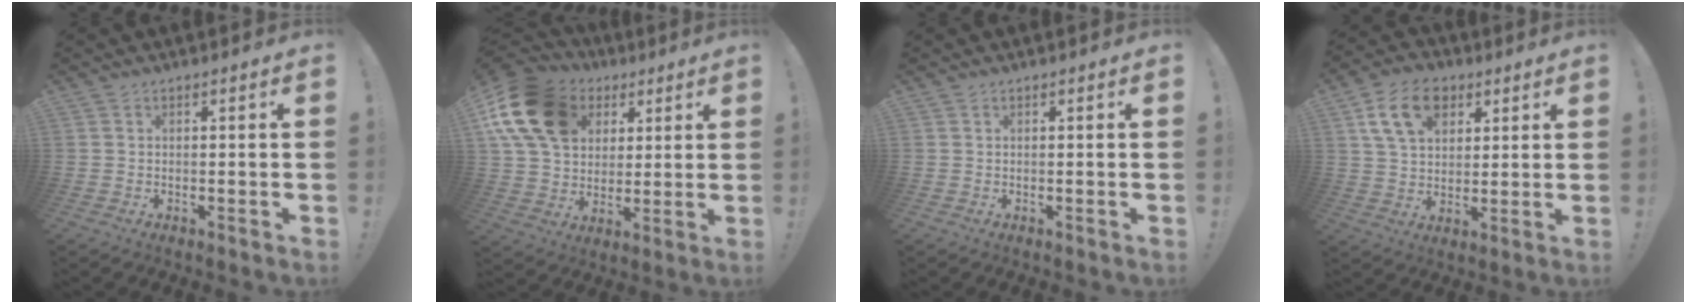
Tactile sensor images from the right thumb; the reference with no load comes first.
{"total": 19.3, "force": [7.3, 14.2, 10.9], "torque": [-0.184, -0.018, 0.146]}
{"total": 0.0}
{"total": 13.9, "force": [6.4, 9.5, 7.9], "torque": [-0.124, -0.013, 0.123]}